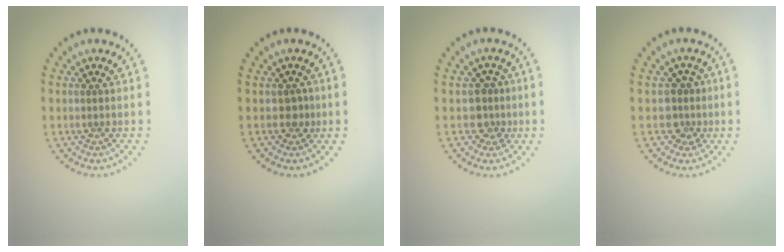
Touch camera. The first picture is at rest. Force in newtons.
{"total": 1.4, "press": 1.2, "slide": 0.6}
{"total": 2.3, "press": 1.9, "slide": 1.3}
{"total": 2.4, "press": 1.9, "slide": 1.4}